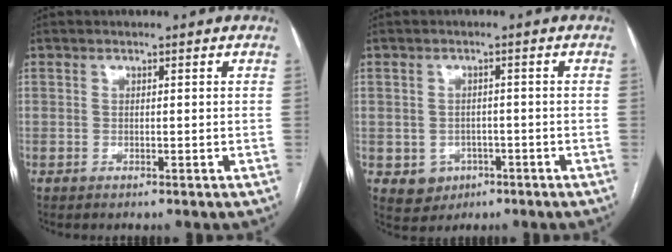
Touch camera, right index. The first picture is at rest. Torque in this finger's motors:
{"motor_torque": [0.07, 0.01, -0.33, -0.12]}